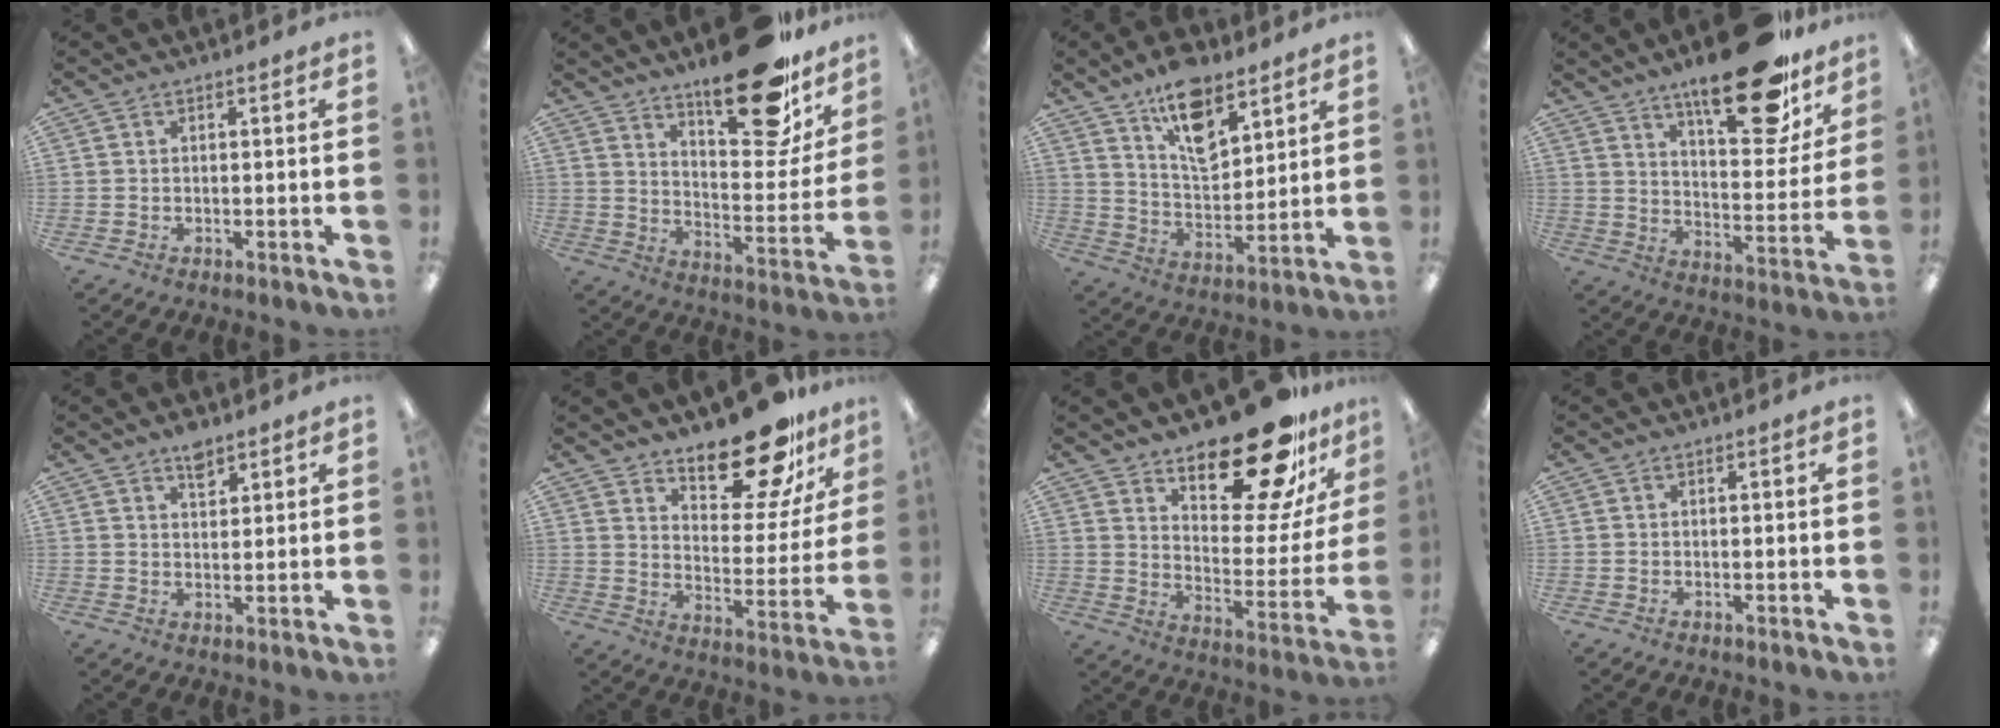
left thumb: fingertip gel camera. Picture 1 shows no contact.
{"total": 22.4, "force": [16.5, 8.1, 12.7], "torque": [-0.167, -0.114, 0.273]}
{"total": 13.6, "force": [9.4, 6.4, 7.4], "torque": [-0.121, -0.048, 0.168]}
{"total": 23.0, "force": [16.1, 8.0, 14.3], "torque": [-0.200, -0.100, 0.260]}
{"total": 4.6, "force": [3.4, 2.2, 2.3], "torque": [-0.020, -0.019, 0.056]}
{"total": 18.8, "force": [15.0, 7.2, 8.7], "torque": [-0.122, -0.111, 0.254]}
{"total": 21.7, "force": [17.1, 7.6, 11.0], "torque": [-0.152, -0.127, 0.285]}
{"total": 0.0}